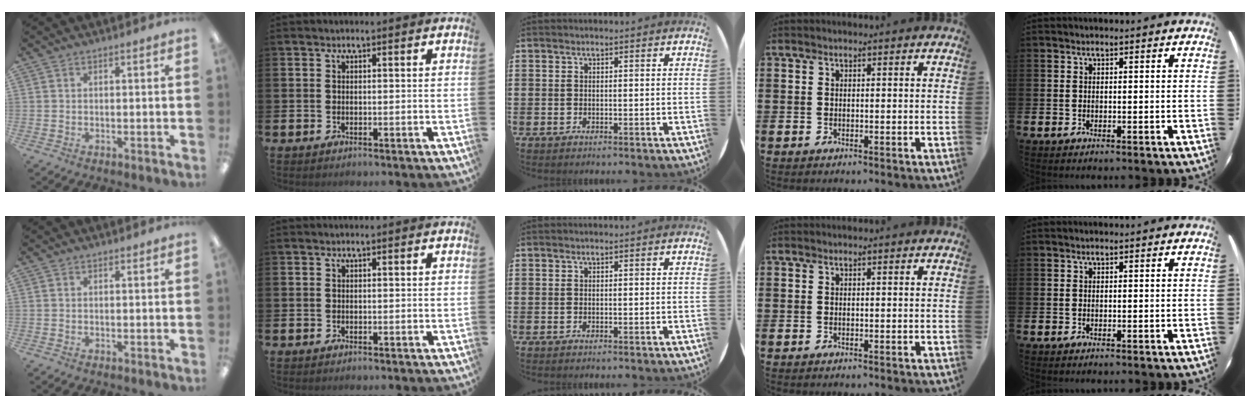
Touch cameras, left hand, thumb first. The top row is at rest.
{}